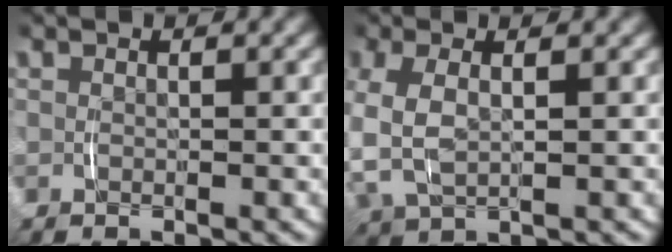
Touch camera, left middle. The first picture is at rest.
{"total": 5.1, "force": [0.4, 3.6, 3.6], "torque": [-0.111, -0.004, 0.015]}